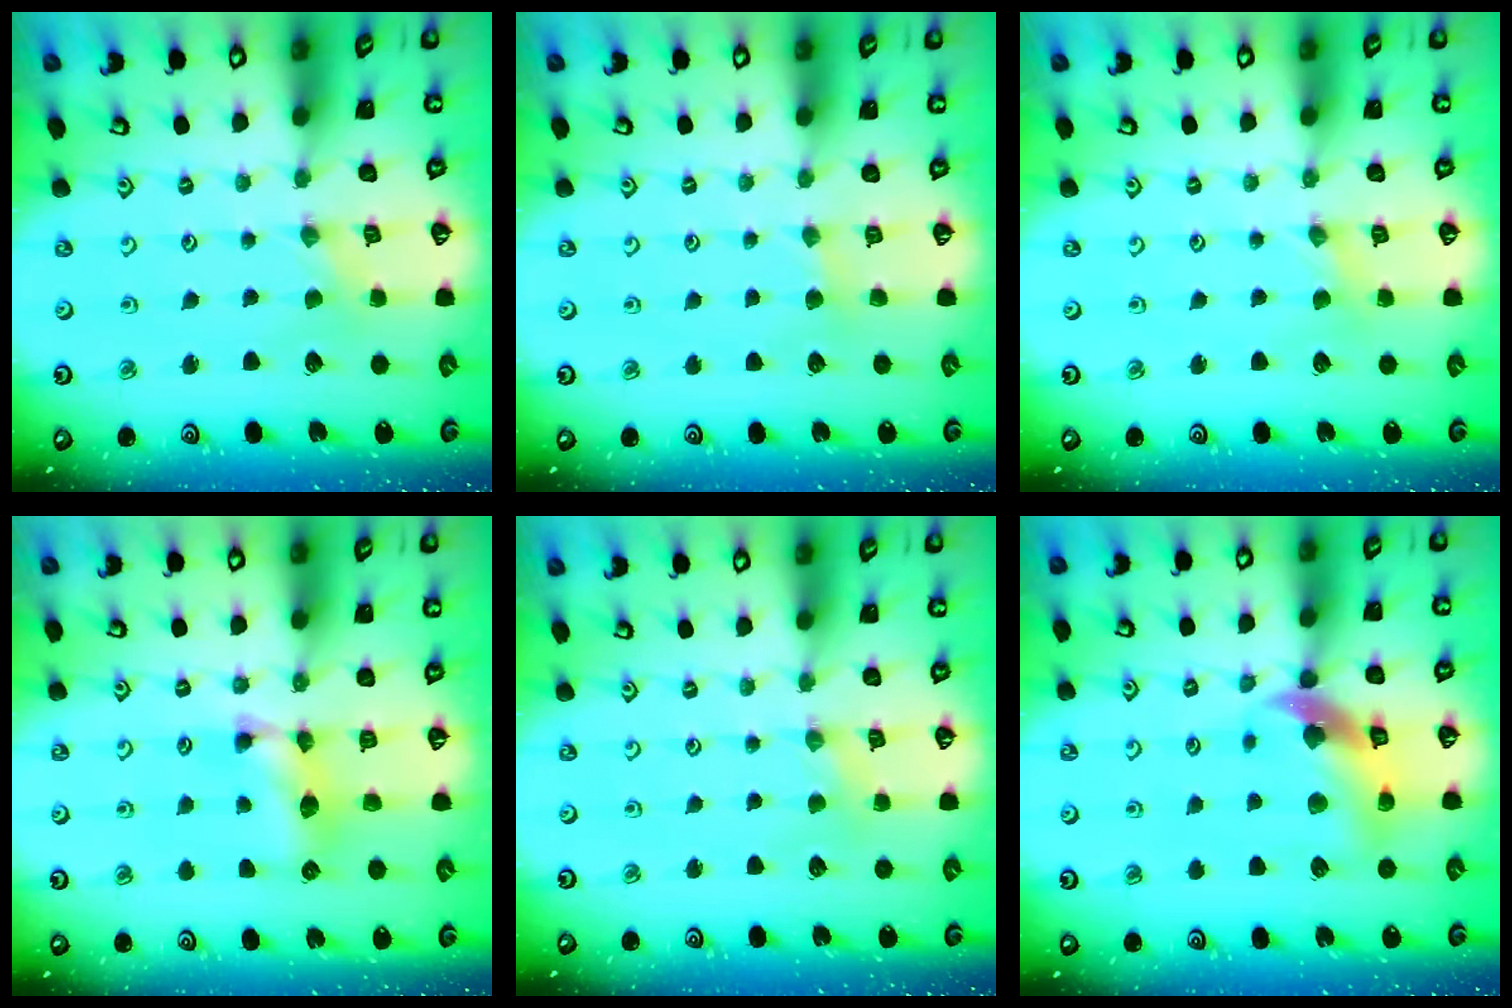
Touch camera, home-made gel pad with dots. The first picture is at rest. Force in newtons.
{"total": 3.2, "press": 3.1, "slide": 0.5}
{"total": 1.9, "press": 1.9, "slide": 0.3}
{"total": 9.8, "press": 9.8, "slide": 0.3}
{"total": 2.8, "press": 2.7, "slide": 0.5}
{"total": 11.4, "press": 11.3, "slide": 1.6}